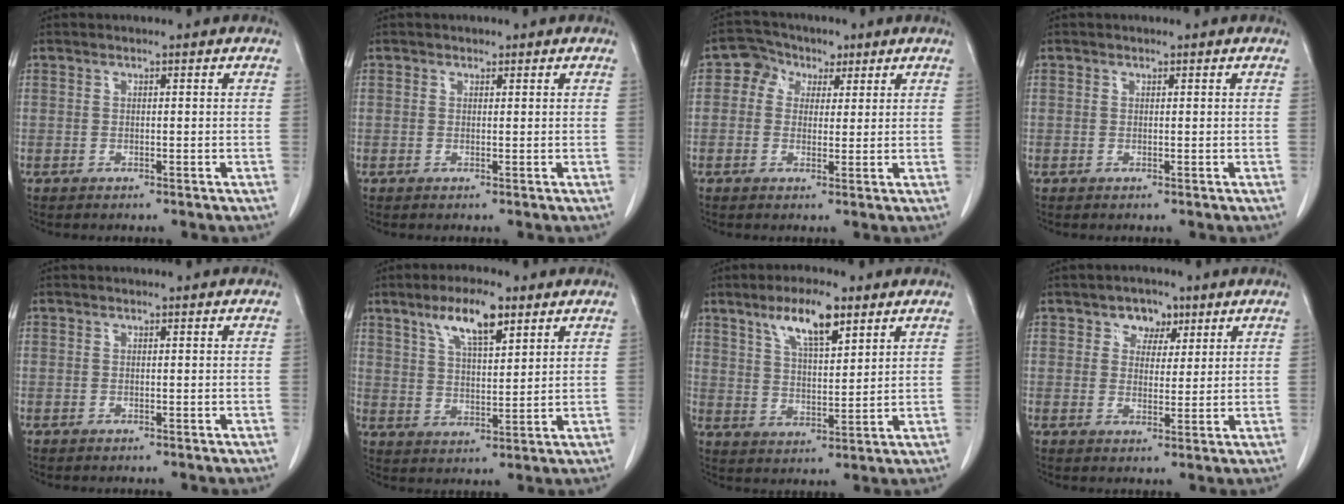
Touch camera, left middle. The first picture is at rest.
{"total": 0.6, "force": [0.4, 0.4, 0.0], "torque": [0.001, -0.002, 0.003]}
{"total": 5.0, "force": [2.0, 4.2, 1.9], "torque": [-0.033, 0.026, 0.034]}
{"total": 0.0}
{"total": 0.0}
{"total": 8.6, "force": [5.3, 2.2, 6.5], "torque": [-0.124, 0.005, 0.096]}
{"total": 8.9, "force": [5.5, 2.2, 6.6], "torque": [-0.124, 0.004, 0.101]}
{"total": 4.3, "force": [2.4, 3.1, 1.7], "torque": [-0.021, 0.006, 0.038]}